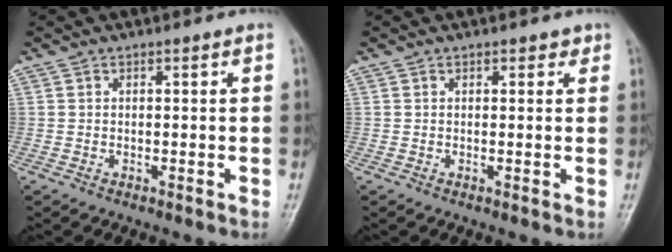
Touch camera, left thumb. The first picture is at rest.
{"total": 1.3, "force": [0.9, 0.7, 0.6], "torque": [0.003, -0.003, 0.007]}